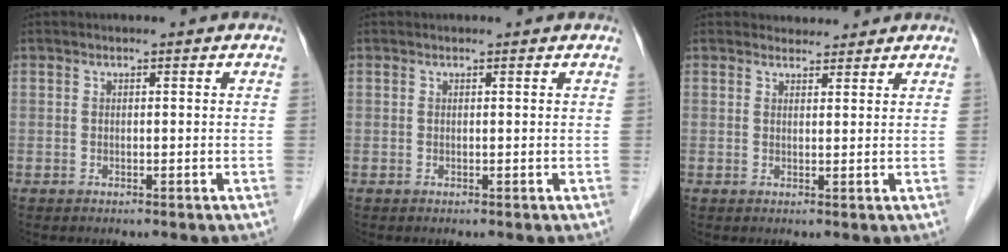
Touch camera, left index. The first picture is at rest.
{"total": 0.5, "force": [0.5, 0.1, 0.0], "torque": [-0.004, 0.002, 0.007]}
{"total": 2.6, "force": [2.4, 0.8, -0.1], "torque": [0.000, 0.005, 0.034]}